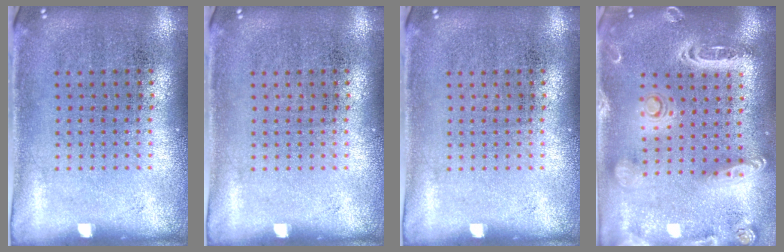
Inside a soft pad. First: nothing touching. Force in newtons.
{"total": 0.0}
{"total": 0.0}
{"total": 2.6, "press": 2.3, "slide": 1.2}